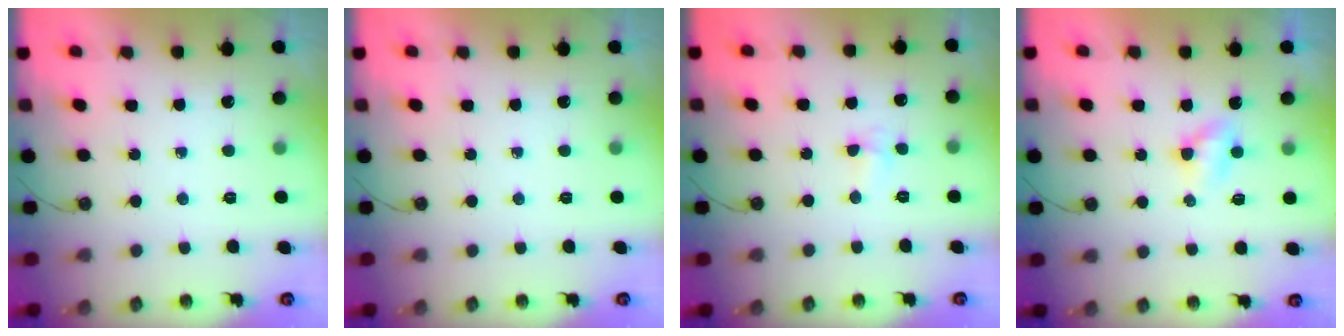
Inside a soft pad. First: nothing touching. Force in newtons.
{"total": 0.0}
{"total": 3.8, "press": 3.7, "slide": 0.7}
{"total": 3.0, "press": 3.0, "slide": 0.3}